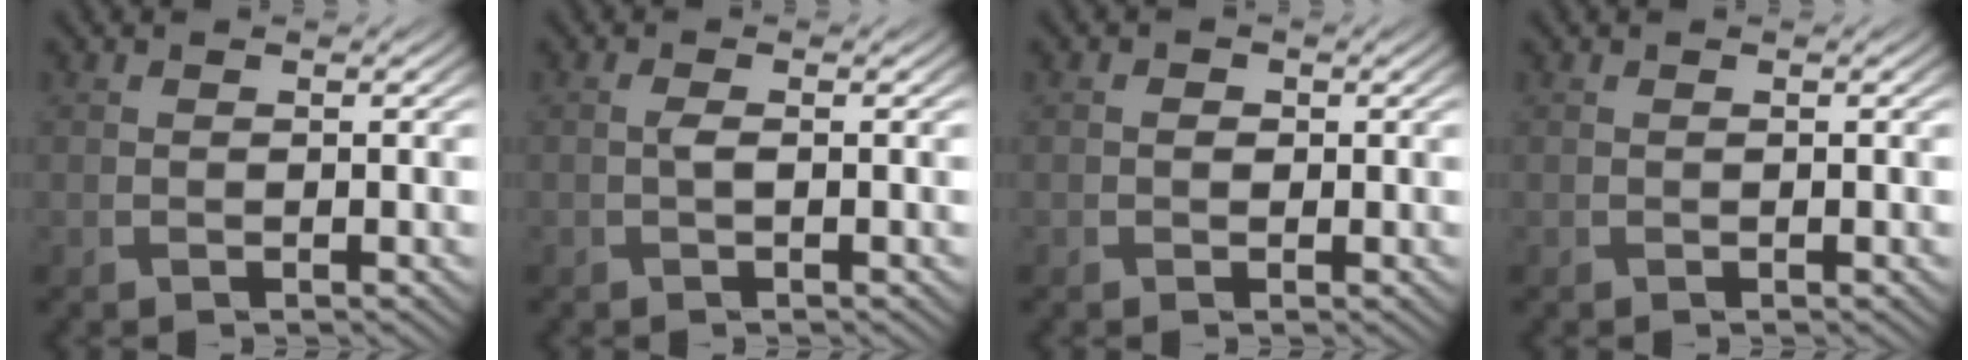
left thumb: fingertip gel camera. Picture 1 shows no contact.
{"total": 1.2, "force": [0.0, 0.2, 1.1], "torque": [-0.025, 0.002, 0.000]}
{"total": 0.9, "force": [0.0, 0.8, 0.4], "torque": [-0.005, -0.004, -0.003]}
{"total": 0.0}